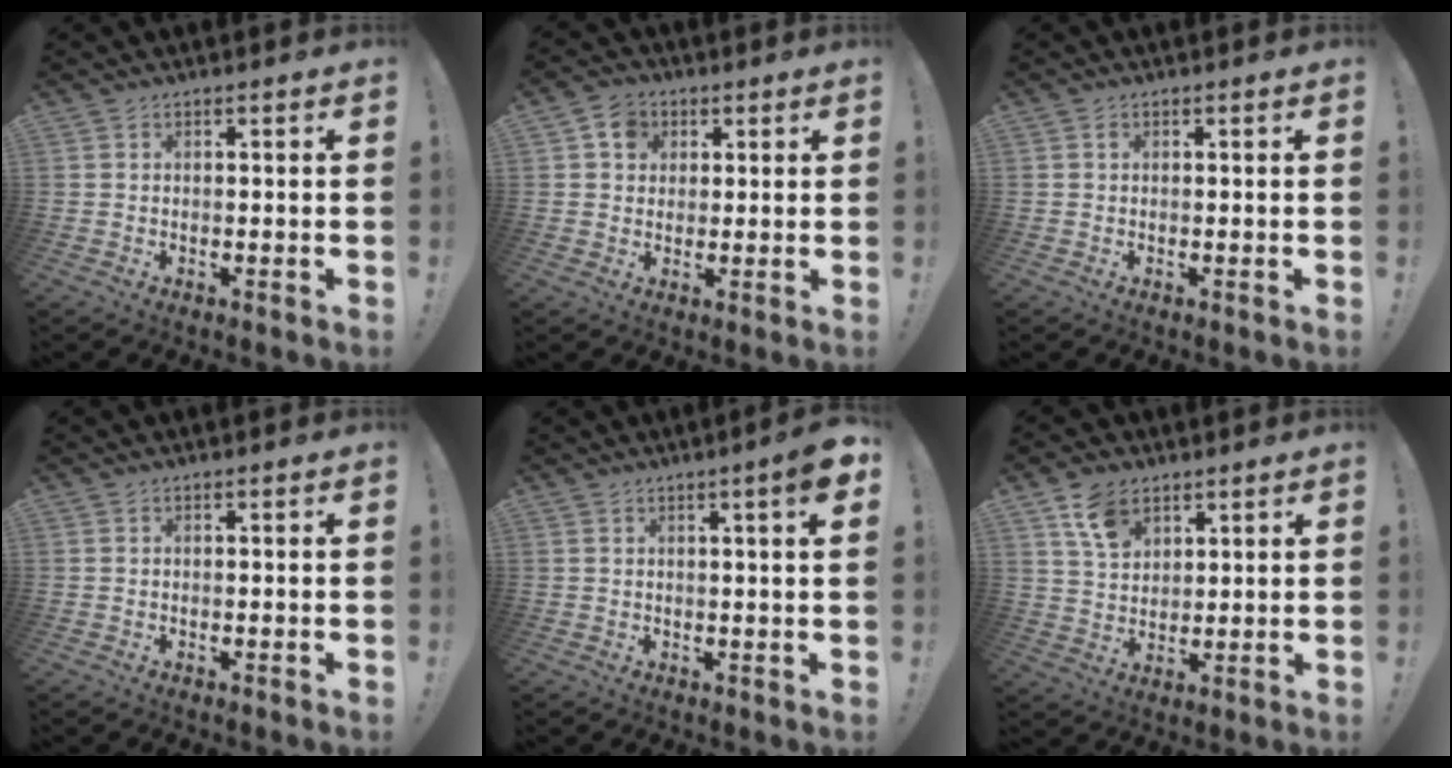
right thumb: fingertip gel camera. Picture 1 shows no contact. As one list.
[{"total": 6.6, "force": [2.2, 5.7, 2.6], "torque": [-0.040, 0.004, 0.042]}, {"total": 0.6, "force": [0.1, 0.5, 0.2], "torque": [-0.005, 0.003, 0.002]}, {"total": 0.0}, {"total": 4.5, "force": [2.1, 0.0, 4.0], "torque": [-0.060, -0.009, 0.031]}, {"total": 8.9, "force": [5.3, 5.8, 4.2], "torque": [-0.077, -0.014, 0.104]}]